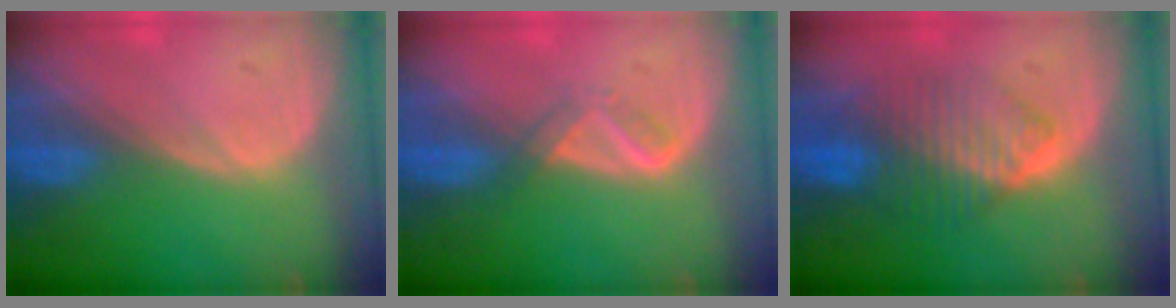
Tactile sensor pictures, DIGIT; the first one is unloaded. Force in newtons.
{"total": 2.4, "press": 2.4, "slide": 0.7}
{"total": 7.7, "press": 7.5, "slide": 2.0}